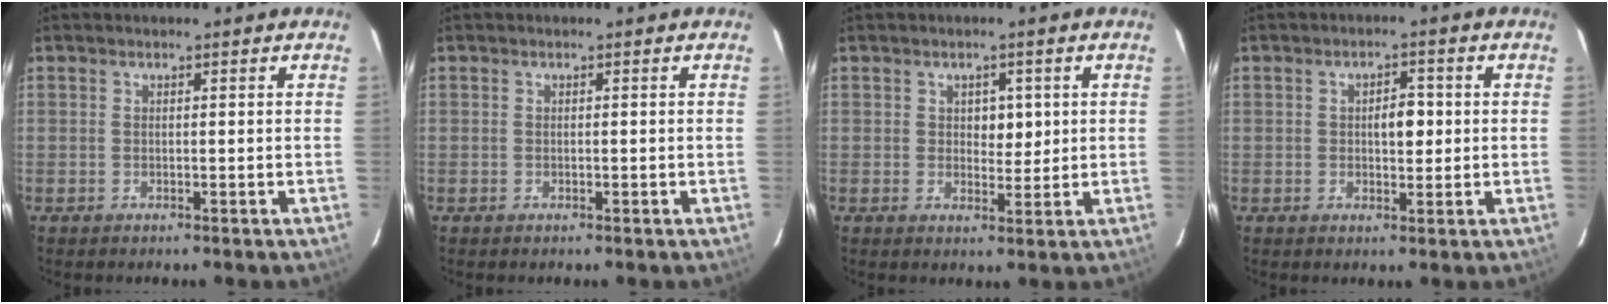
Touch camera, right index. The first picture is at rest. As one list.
[{"total": 0.0}, {"total": 3.2, "force": [0.8, 2.0, 2.3], "torque": [-0.024, -0.001, 0.013]}, {"total": 3.7, "force": [0.2, 1.7, 3.2], "torque": [-0.049, 0.006, 0.006]}]